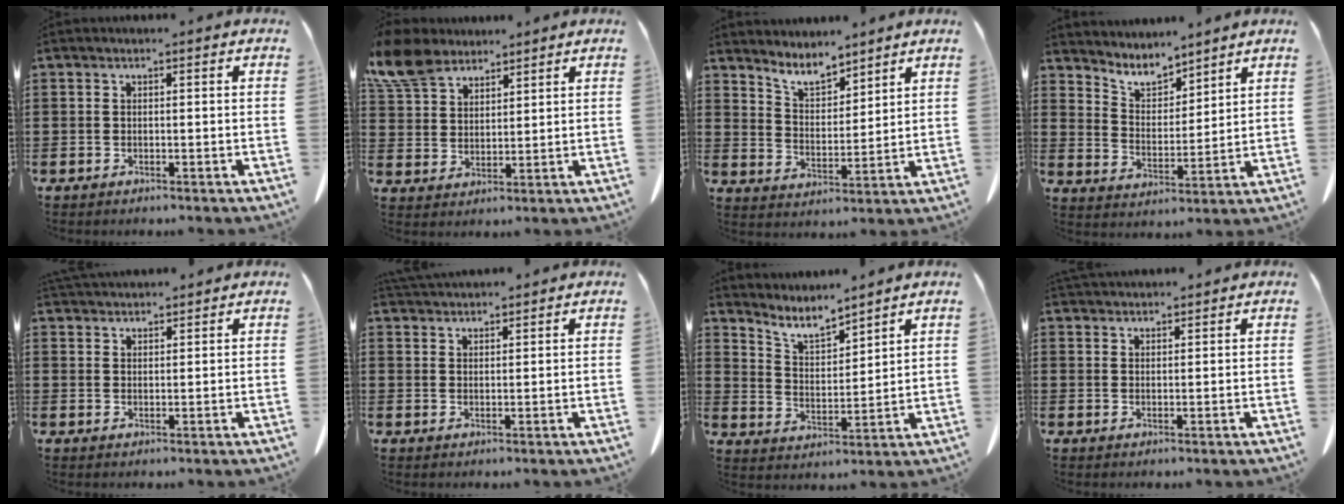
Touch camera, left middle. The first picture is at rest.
{"total": 8.3, "force": [6.1, 4.0, 3.9], "torque": [-0.101, -0.010, 0.113]}
{"total": 5.3, "force": [5.0, 1.3, 1.2], "torque": [-0.043, -0.023, 0.090]}
{"total": 5.3, "force": [5.0, 1.6, 0.7], "torque": [-0.039, -0.025, 0.088]}
{"total": 2.8, "force": [2.8, 0.2, 0.1], "torque": [-0.009, -0.005, 0.055]}
{"total": 2.9, "force": [2.9, 0.3, 0.2], "torque": [-0.012, -0.005, 0.056]}
{"total": 5.9, "force": [5.4, 1.1, 2.2], "torque": [-0.063, -0.025, 0.096]}
{"total": 2.4, "force": [2.4, 0.2, 0.0], "torque": [-0.007, -0.005, 0.048]}